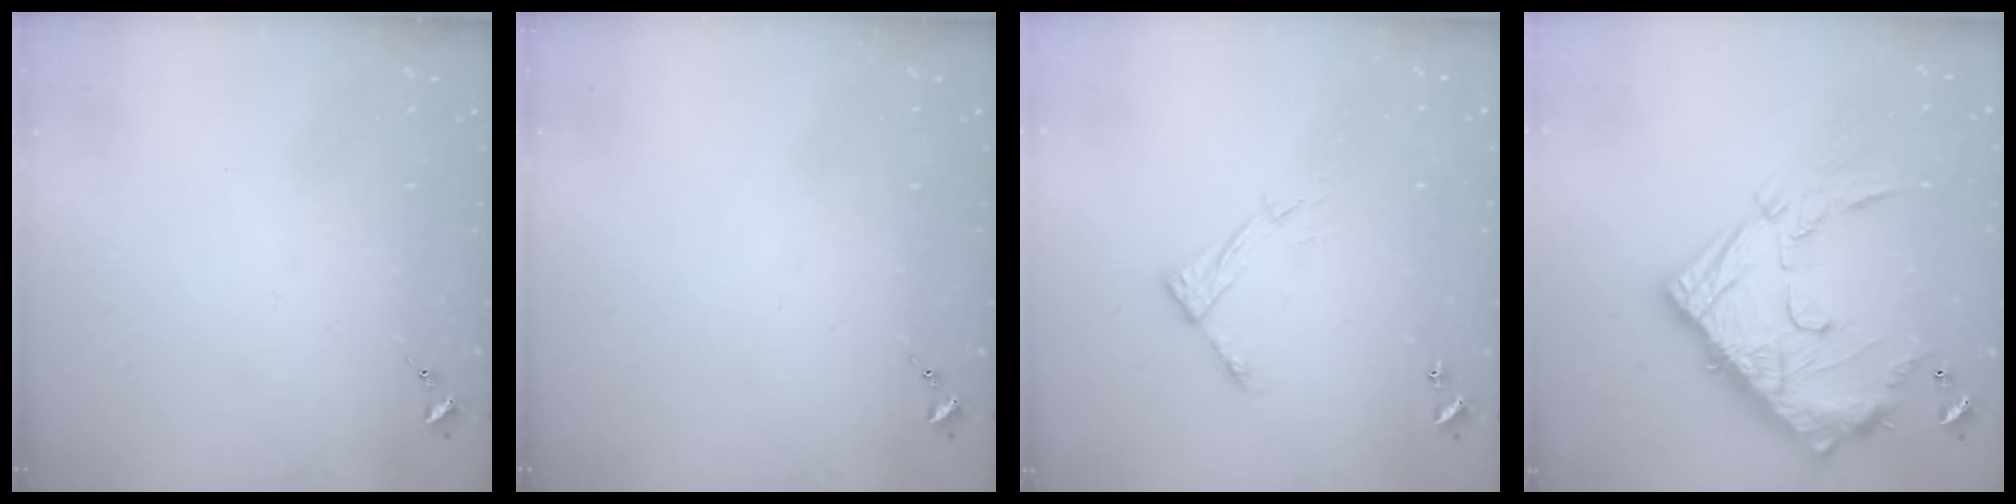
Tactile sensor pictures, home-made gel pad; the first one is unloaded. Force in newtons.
{"total": 0.0}
{"total": 8.1, "press": 8.1, "slide": 0.6}
{"total": 21.0, "press": 21.0, "slide": 1.6}